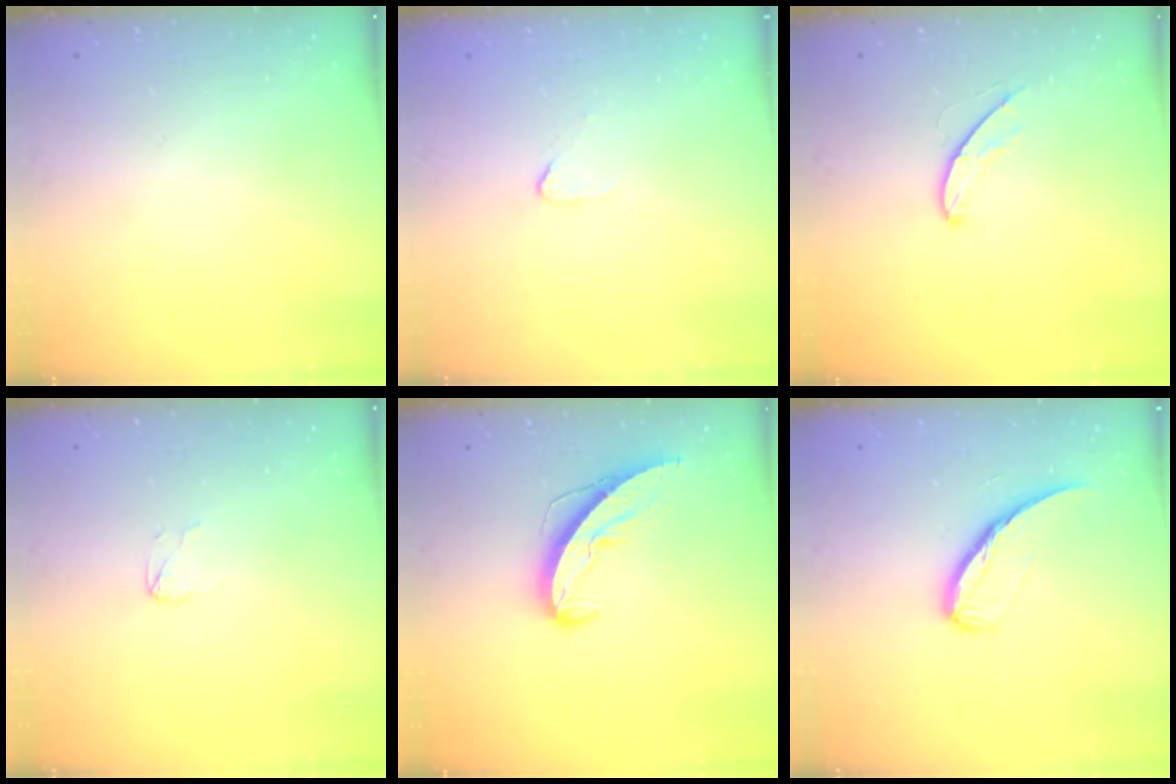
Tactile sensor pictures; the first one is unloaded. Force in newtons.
{"total": 2.5, "press": 2.5, "slide": 0.2}
{"total": 4.6, "press": 4.6, "slide": 0.3}
{"total": 2.9, "press": 2.8, "slide": 0.3}
{"total": 9.5, "press": 9.5, "slide": 0.9}
{"total": 10.3, "press": 10.3, "slide": 0.5}